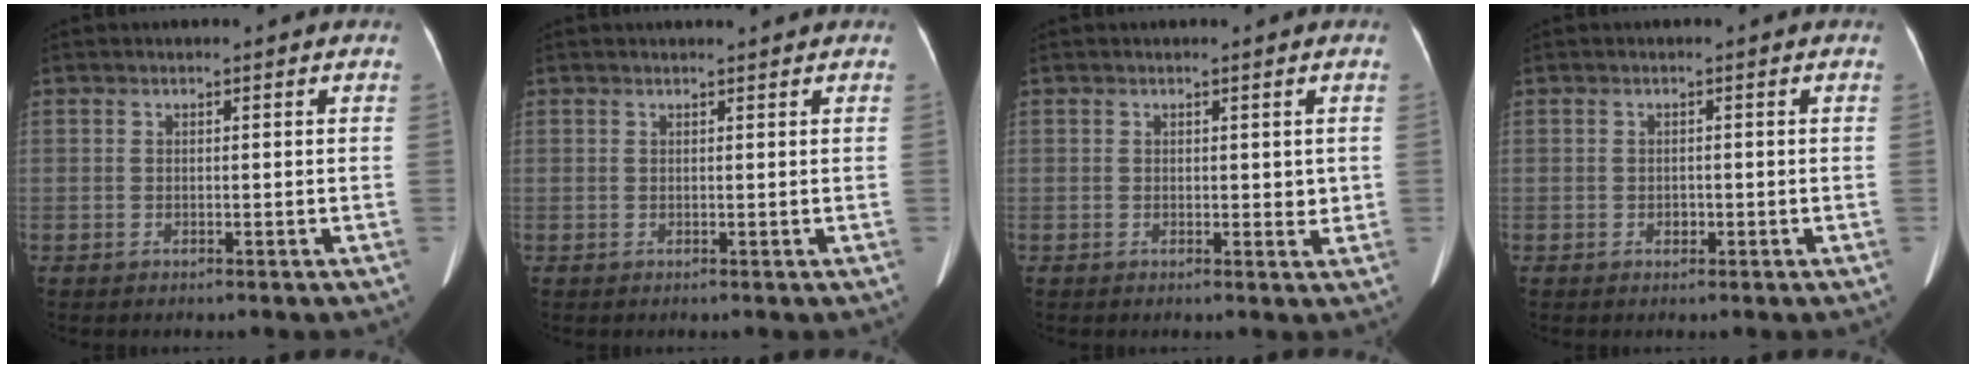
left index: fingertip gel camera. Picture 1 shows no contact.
{"total": 2.1, "force": [2.0, -0.3, 0.6], "torque": [-0.007, 0.011, 0.031]}
{"total": 2.1, "force": [0.9, 1.1, 1.5], "torque": [-0.021, -0.004, 0.015]}
{"total": 0.7, "force": [-0.4, 0.6, 0.2], "torque": [-0.008, -0.002, -0.006]}